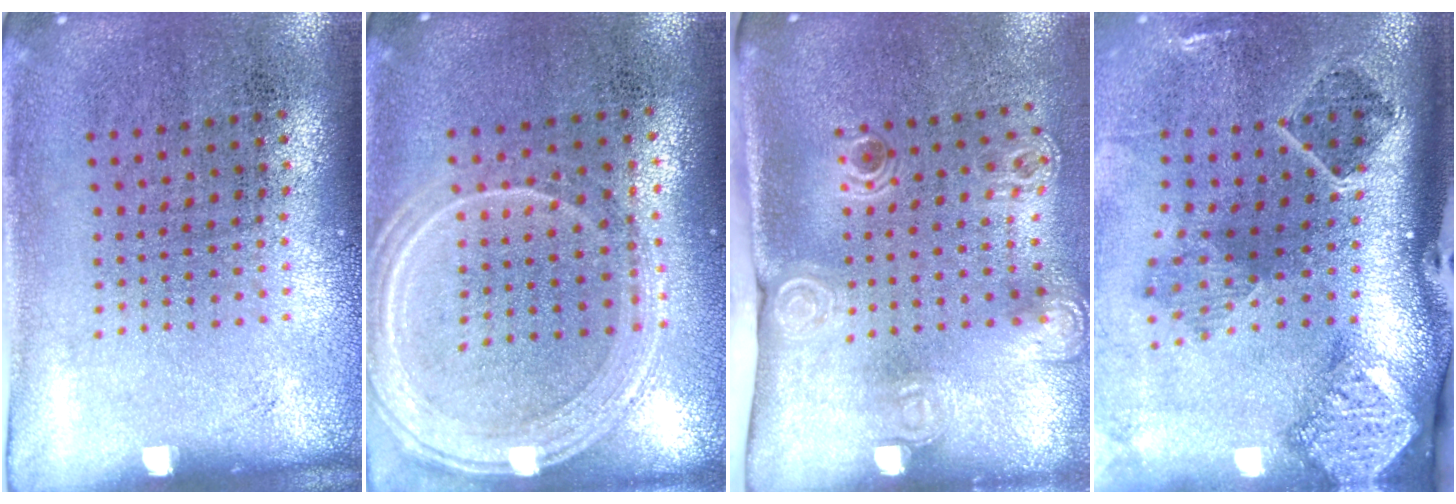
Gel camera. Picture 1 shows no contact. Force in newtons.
{"total": 1.2, "press": 1.2, "slide": 0.3}
{"total": 2.3, "press": 1.6, "slide": 1.7}
{"total": 2.9, "press": 1.8, "slide": 2.3}